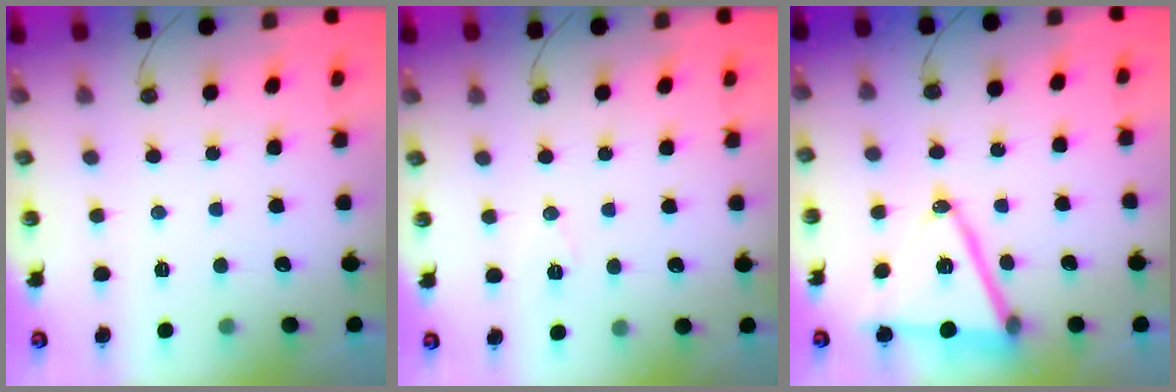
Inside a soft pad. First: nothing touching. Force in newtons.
{"total": 6.3, "press": 4.5, "slide": 4.4}
{"total": 16.9, "press": 16.5, "slide": 3.8}